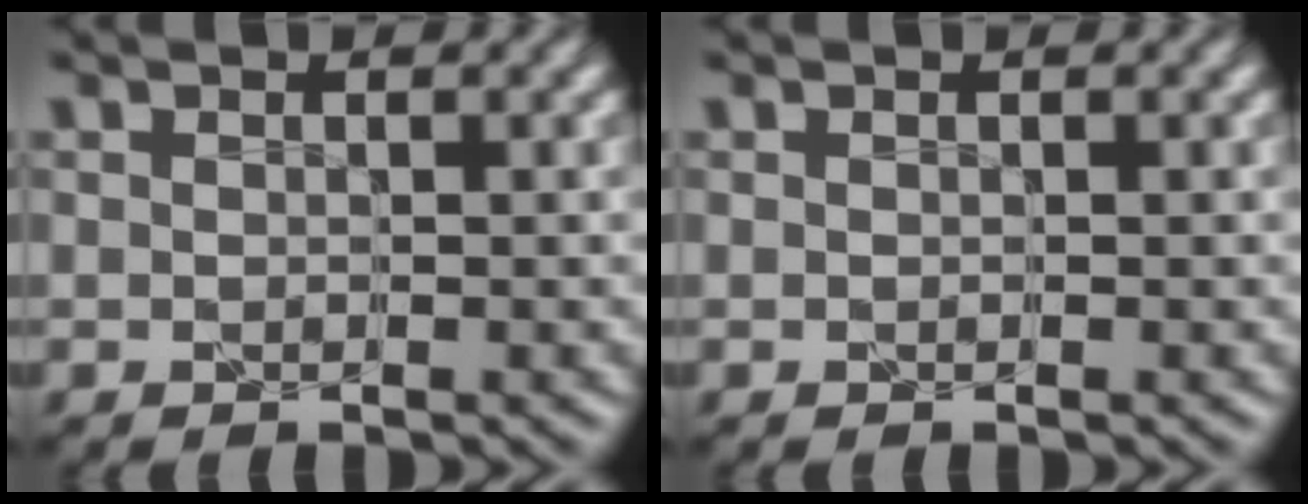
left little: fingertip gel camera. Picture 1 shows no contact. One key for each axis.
{"total": 0.0}